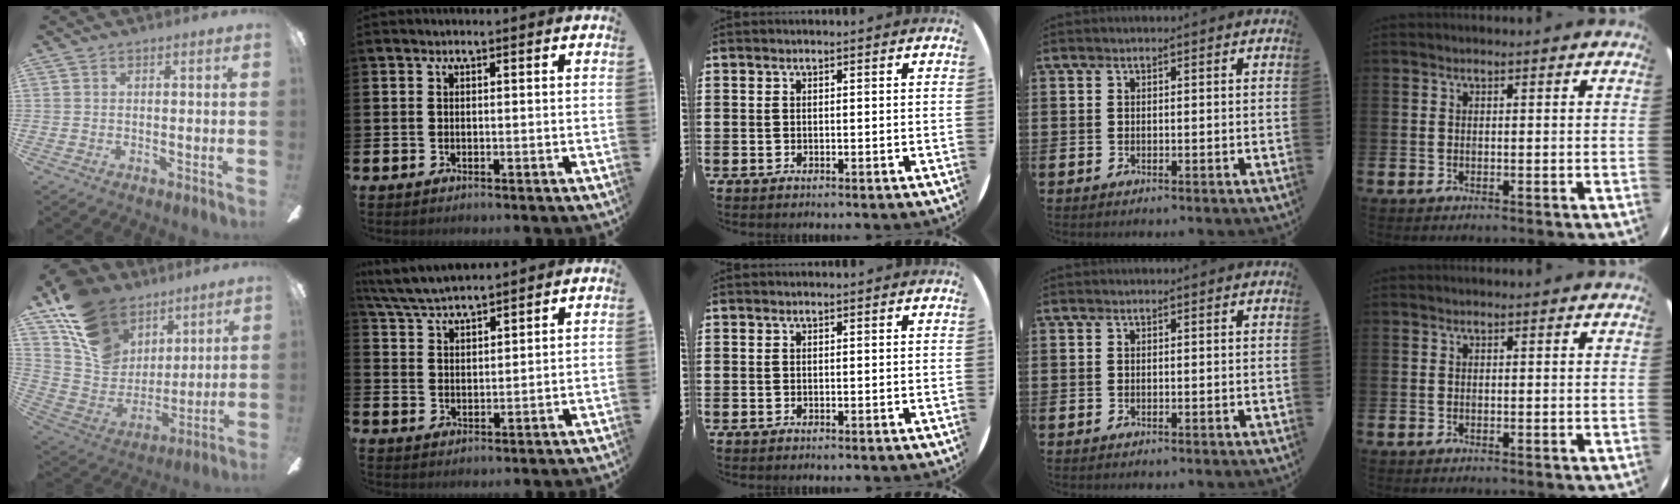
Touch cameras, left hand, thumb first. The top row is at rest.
{"thumb": {"total": 17.7, "force": [11.0, 12.1, 6.7], "torque": [-0.134, -0.058, 0.213]}, "index": {"total": 5.2, "force": [5.0, 0.6, 1.0], "torque": [-0.043, -0.020, 0.092]}}